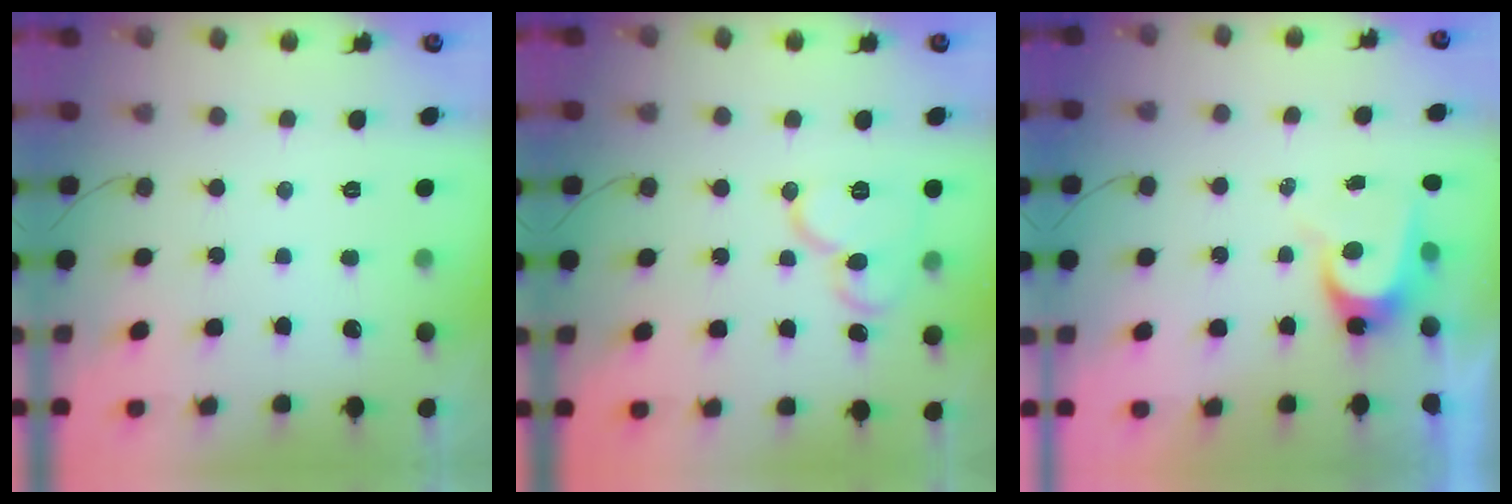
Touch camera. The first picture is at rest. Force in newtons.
{"total": 11.9, "press": 11.8, "slide": 1.5}
{"total": 7.7, "press": 7.7, "slide": 0.2}